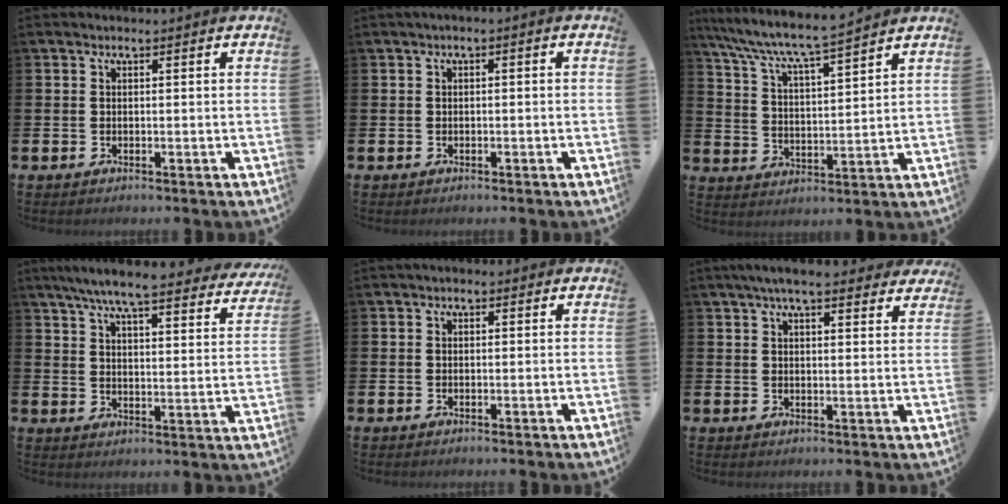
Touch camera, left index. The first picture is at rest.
{"total": 0.7, "force": [-0.5, 0.2, 0.5], "torque": [-0.012, 0.001, -0.010]}
{"total": 7.1, "force": [6.6, 0.2, 2.5], "torque": [-0.073, -0.045, 0.111]}
{"total": 7.3, "force": [6.6, 0.6, 3.1], "torque": [-0.079, -0.038, 0.113]}
{"total": 0.6, "force": [-0.1, 0.5, 0.3], "torque": [-0.002, 0.006, -0.006]}
{"total": 5.5, "force": [4.7, 1.1, 2.5], "torque": [-0.055, -0.008, 0.085]}